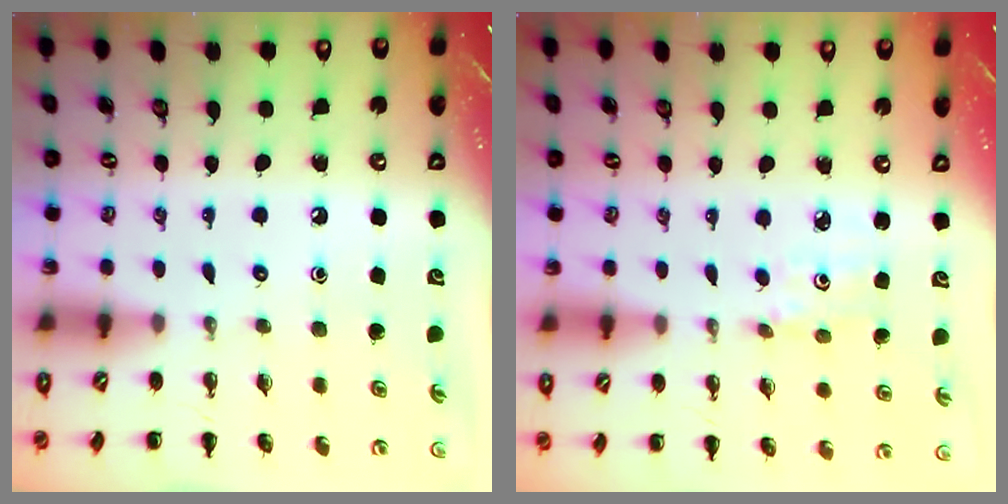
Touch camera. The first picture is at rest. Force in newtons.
{"total": 2.7, "press": 2.6, "slide": 0.8}